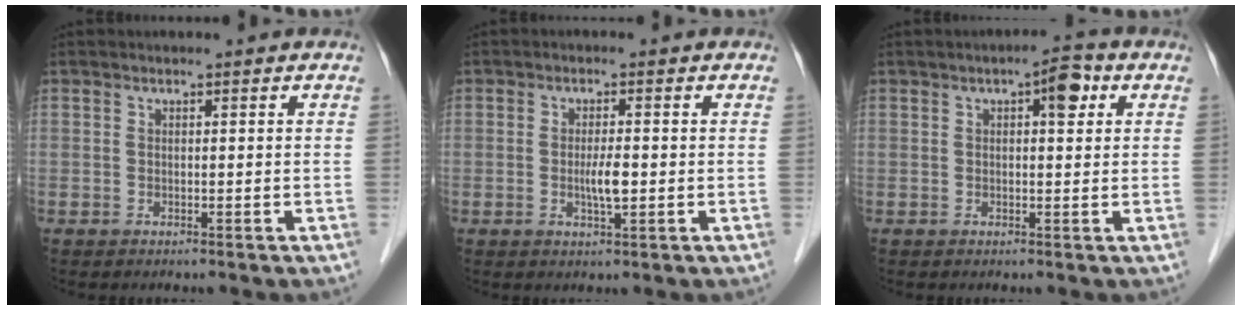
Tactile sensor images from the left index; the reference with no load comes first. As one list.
[{"total": 3.0, "force": [-0.4, 0.5, 3.0], "torque": [-0.059, -0.003, -0.006]}, {"total": 4.0, "force": [1.6, 1.3, 3.5], "torque": [-0.048, 0.013, 0.016]}]